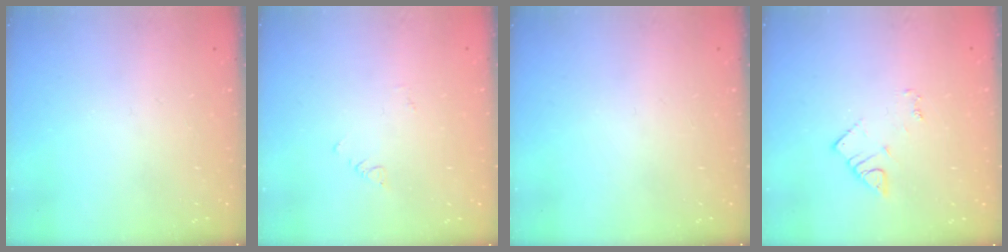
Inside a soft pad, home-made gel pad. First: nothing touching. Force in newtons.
{"total": 1.8, "press": 1.7, "slide": 0.4}
{"total": 0.0}
{"total": 3.6, "press": 3.6, "slide": 0.4}